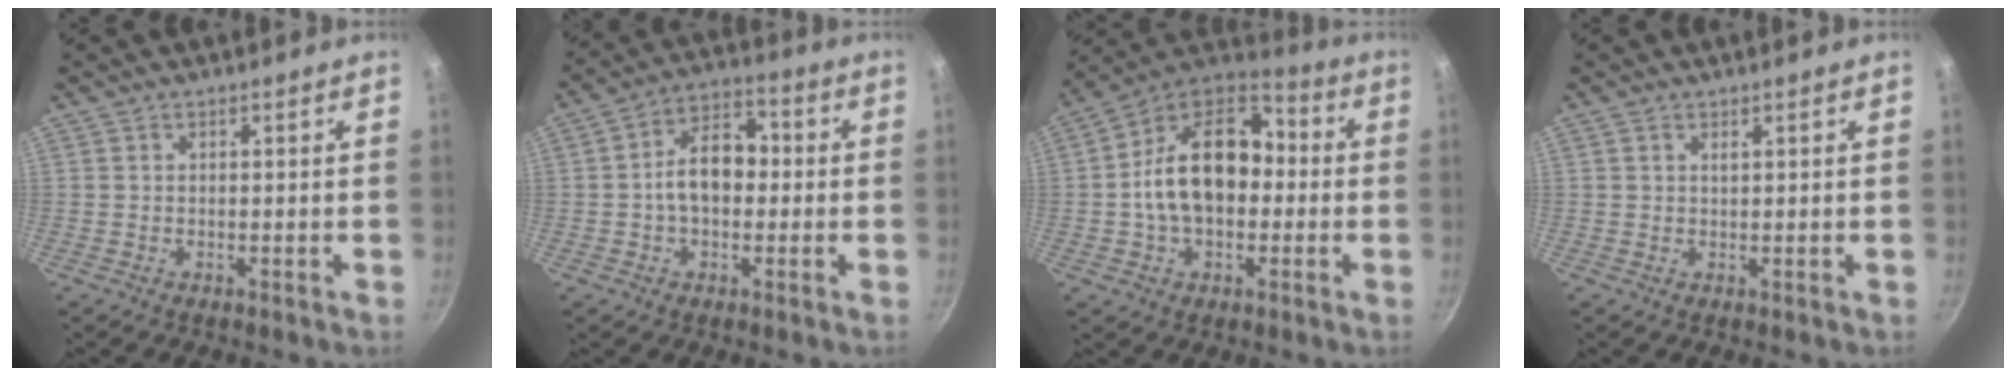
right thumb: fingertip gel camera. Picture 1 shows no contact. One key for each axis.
{"total": 10.5, "fx": -0.4, "fy": 7.0, "fz": 7.7, "tx": -0.092, "ty": 0.034, "tz": -0.020}
{"total": 19.2, "fx": -0.5, "fy": 12.9, "fz": 14.2, "tx": -0.213, "ty": 0.048, "tz": -0.028}
{"total": 0.6, "fx": 0.4, "fy": 0.2, "fz": 0.4, "tx": -0.007, "ty": 0.001, "tz": 0.007}